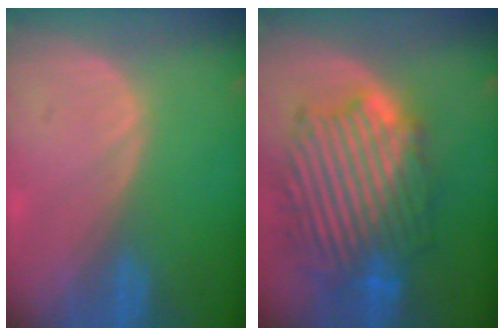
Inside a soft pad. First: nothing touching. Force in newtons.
{"total": 13.2, "press": 13.2, "slide": 1.0}